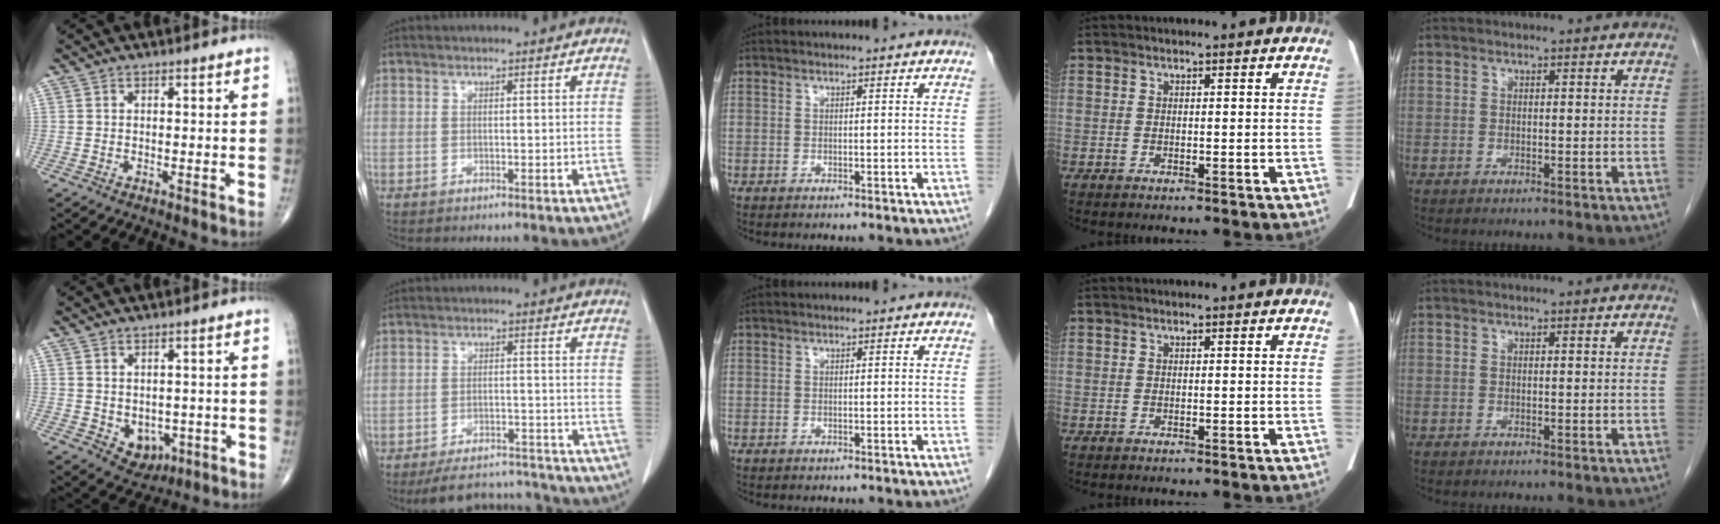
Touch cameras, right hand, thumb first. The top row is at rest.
{"thumb": {"total": 5.4, "force": [-1.1, 4.2, 3.2], "torque": [-0.020, -0.001, 0.001]}, "index": {"total": 11.3, "force": [-10.8, 2.8, 1.7], "torque": [-0.016, 0.016, -0.146]}}